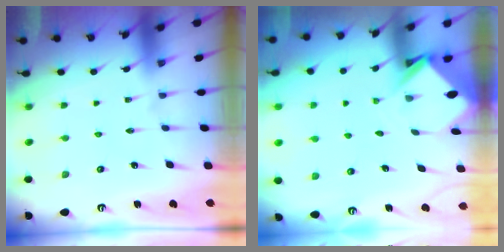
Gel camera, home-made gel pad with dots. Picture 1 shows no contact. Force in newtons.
{"total": 3.8, "press": 3.7, "slide": 0.3}